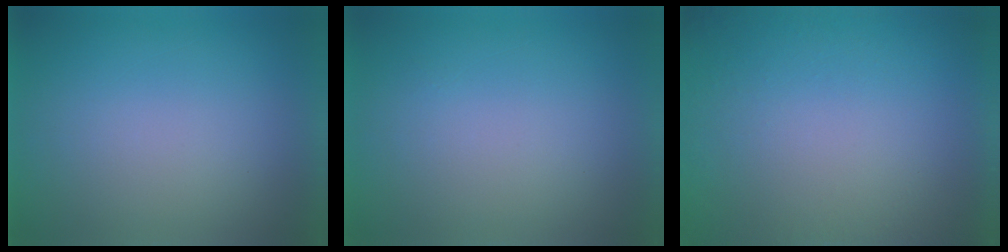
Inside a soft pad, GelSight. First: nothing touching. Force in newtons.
{"total": 0.0}
{"total": 4.7}